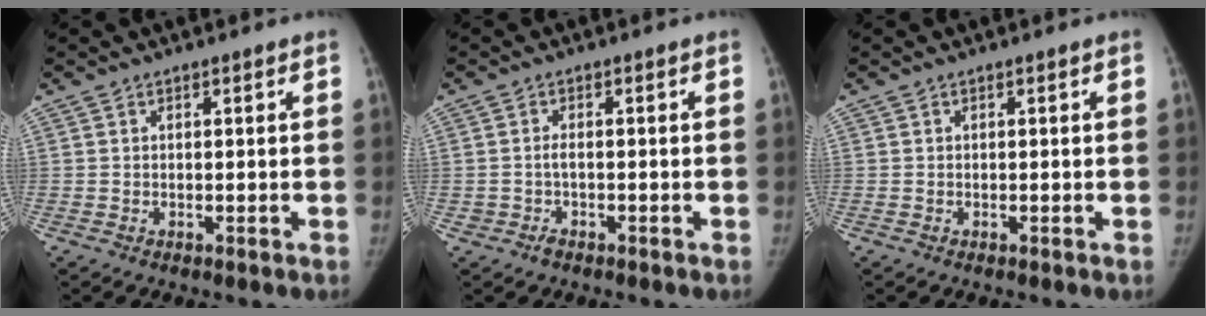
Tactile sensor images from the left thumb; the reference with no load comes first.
{"total": 1.5, "force": [-0.7, 1.0, 0.9], "torque": [-0.016, 0.007, -0.011]}
{"total": 0.0}